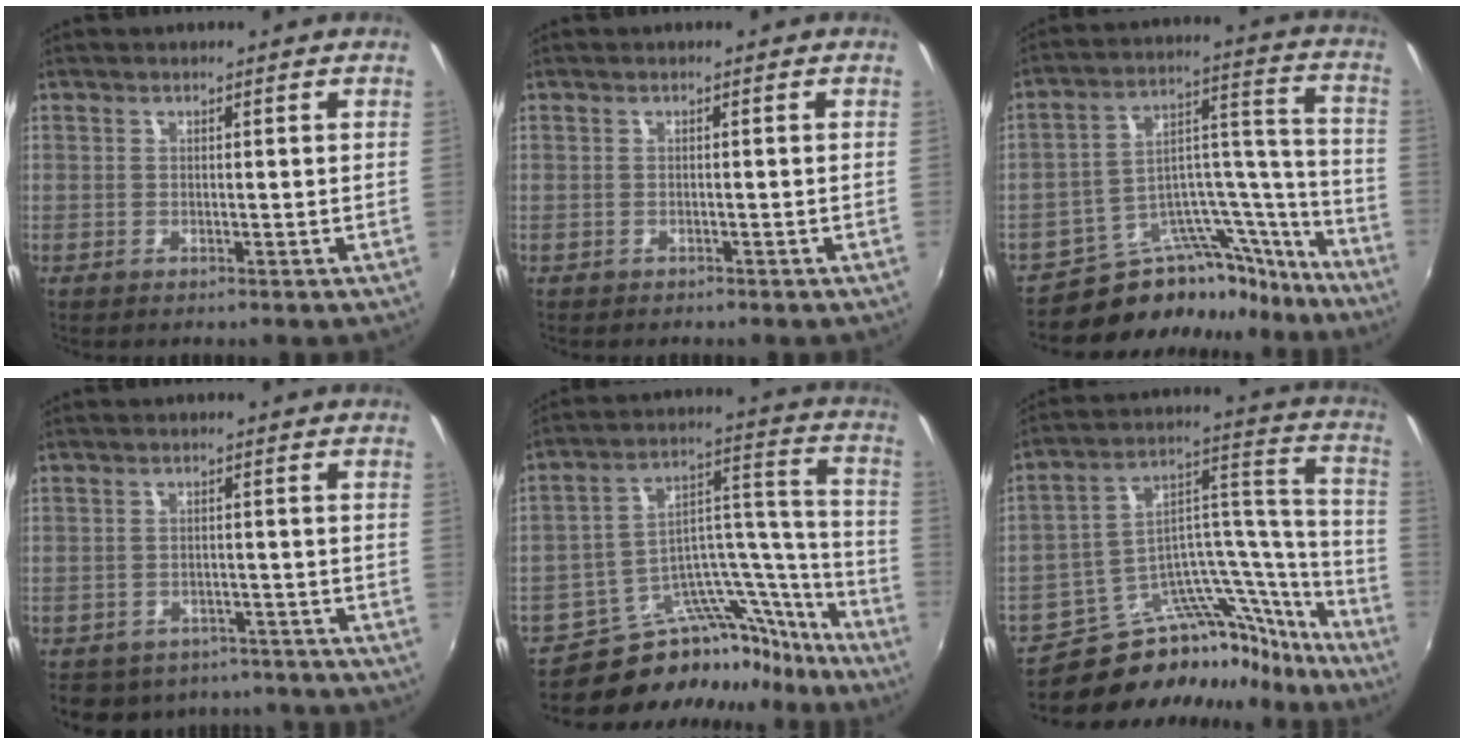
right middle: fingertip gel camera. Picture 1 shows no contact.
{"total": 0.8, "force": [-0.7, 0.5, 0.1], "torque": [-0.006, -0.001, -0.009]}
{"total": 18.6, "force": [-16.5, 7.5, 4.0], "torque": [-0.047, 0.077, -0.250]}
{"total": 11.9, "force": [-9.0, 6.8, 3.8], "torque": [-0.089, 0.005, -0.111]}
{"total": 19.8, "force": [-17.3, 8.1, 5.4], "torque": [-0.067, 0.072, -0.261]}
{"total": 22.9, "force": [-19.7, 8.7, 7.7], "torque": [-0.085, 0.075, -0.298]}